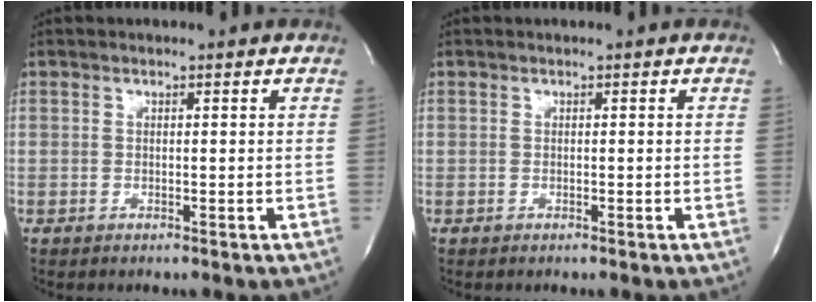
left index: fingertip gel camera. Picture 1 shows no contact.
{"total": 0.0}